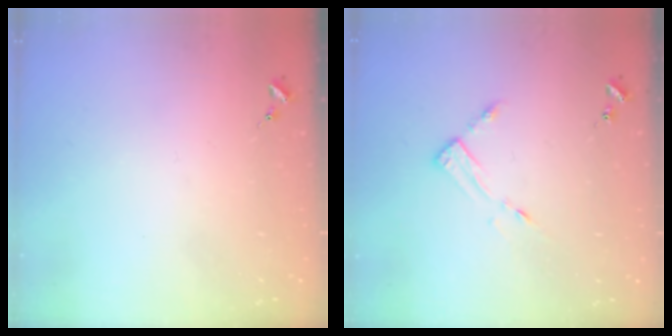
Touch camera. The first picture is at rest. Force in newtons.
{"total": 4.2, "press": 4.2, "slide": 0.5}